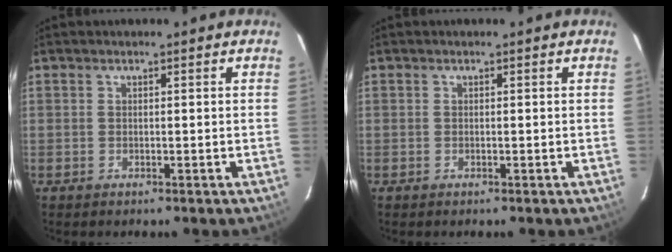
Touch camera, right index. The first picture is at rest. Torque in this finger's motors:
{"motor_torque": [0.00, 0.00, 0.00, 0.00]}